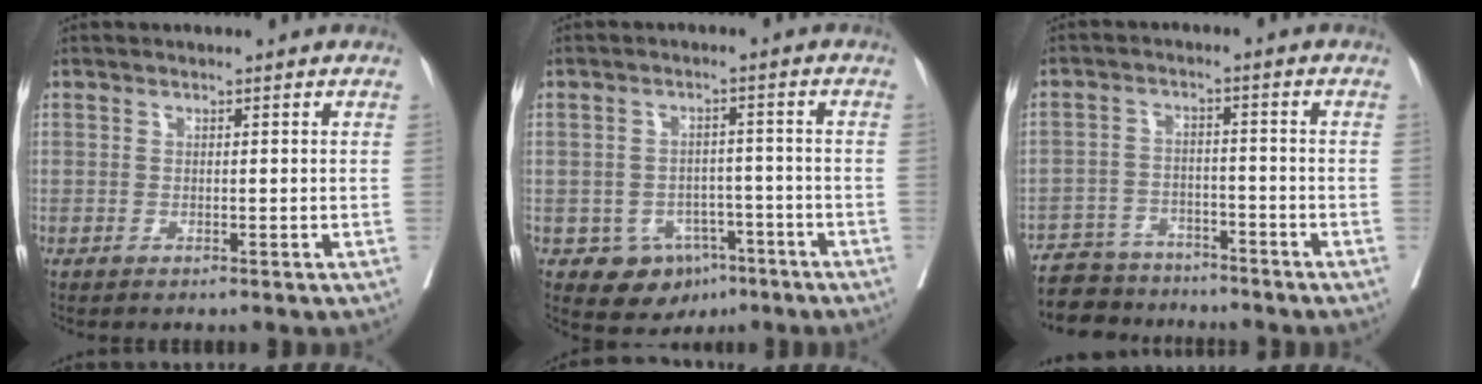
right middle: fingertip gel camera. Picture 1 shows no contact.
{"total": 6.5, "force": [-3.5, 5.1, 2.0], "torque": [-0.019, 0.012, -0.040]}
{"total": 8.8, "force": [-8.1, 3.5, 1.2], "torque": [-0.017, 0.009, -0.129]}